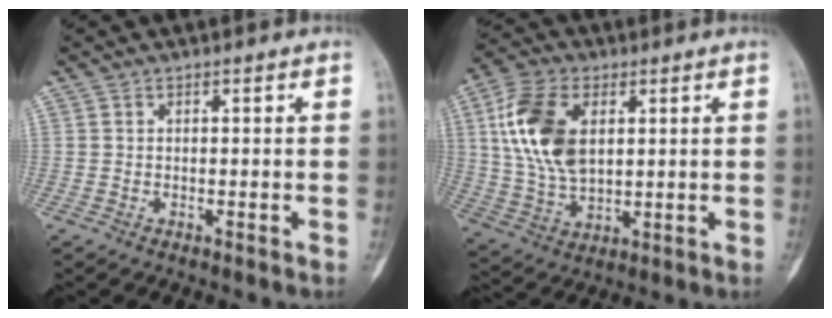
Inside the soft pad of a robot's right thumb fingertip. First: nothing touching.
{"total": 15.0, "force": [3.8, 8.8, 11.5], "torque": [-0.226, -0.004, 0.077]}